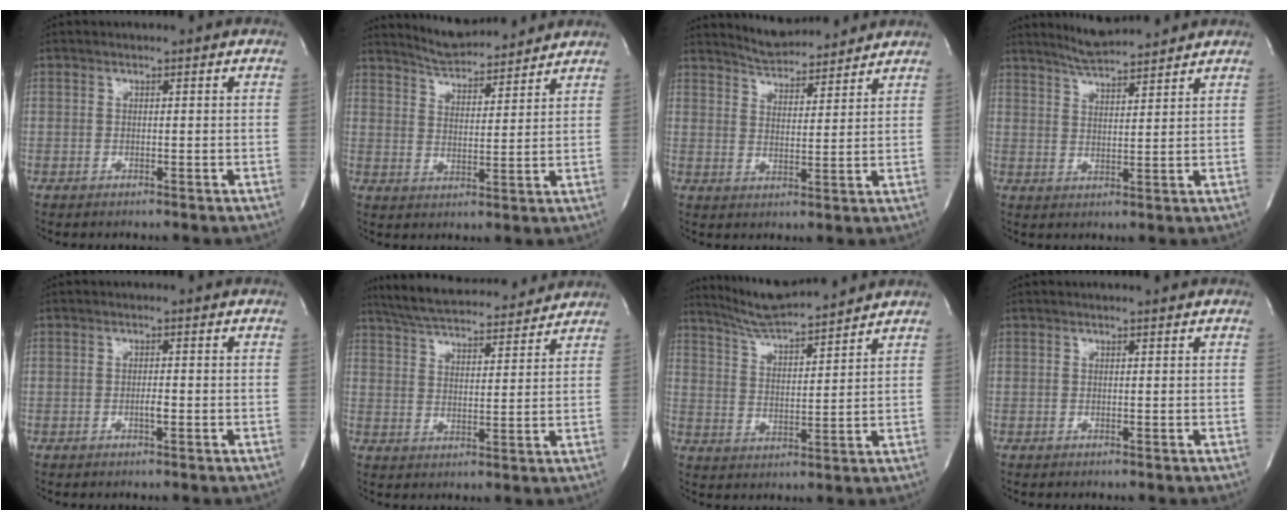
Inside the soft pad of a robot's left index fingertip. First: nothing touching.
{"total": 9.5, "force": [9.2, 1.1, 2.2], "torque": [-0.044, 0.010, 0.147]}
{"total": 8.5, "force": [8.2, 1.2, 1.7], "torque": [-0.035, 0.010, 0.131]}
{"total": 7.6, "force": [7.2, 0.2, 2.6], "torque": [-0.054, 0.012, 0.123]}
{"total": 1.1, "force": [-0.5, 0.1, 1.0], "torque": [-0.021, -0.001, -0.007]}
{"total": 16.9, "force": [15.7, 2.5, 5.9], "torque": [-0.104, 0.025, 0.234]}
{"total": 11.3, "force": [10.7, 0.0, 3.8], "torque": [-0.075, 0.012, 0.184]}
{"total": 1.0, "force": [0.9, -0.2, 0.3], "torque": [-0.009, -0.001, 0.012]}